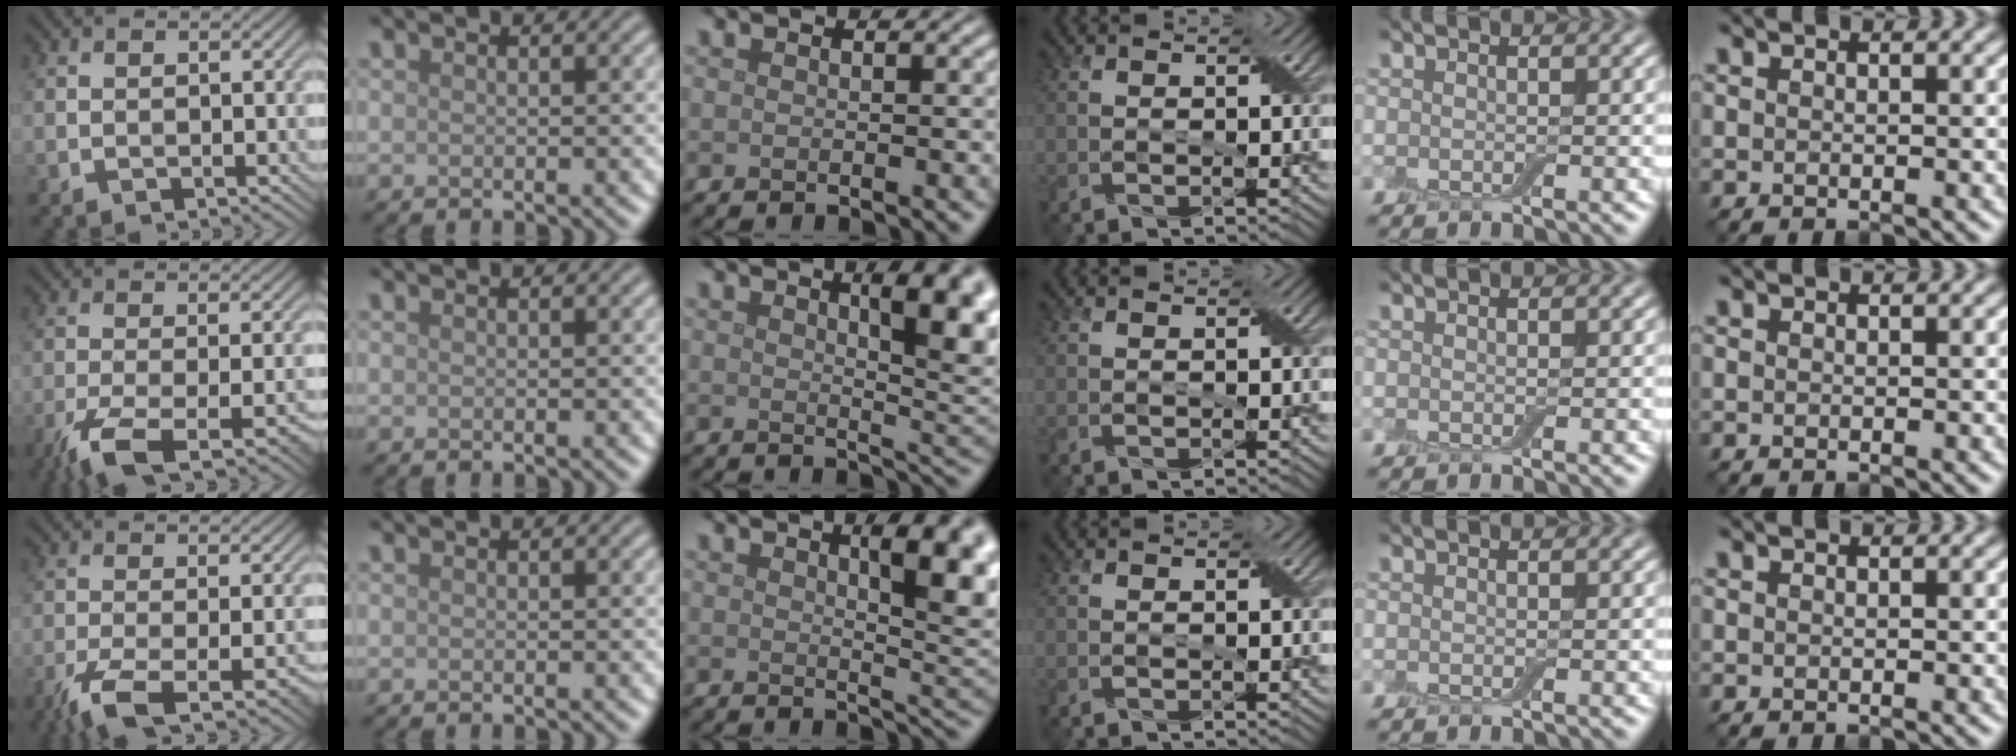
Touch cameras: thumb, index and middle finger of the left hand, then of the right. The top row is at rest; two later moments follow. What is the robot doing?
{"motion": "close", "object": "airpods case & airpods"}